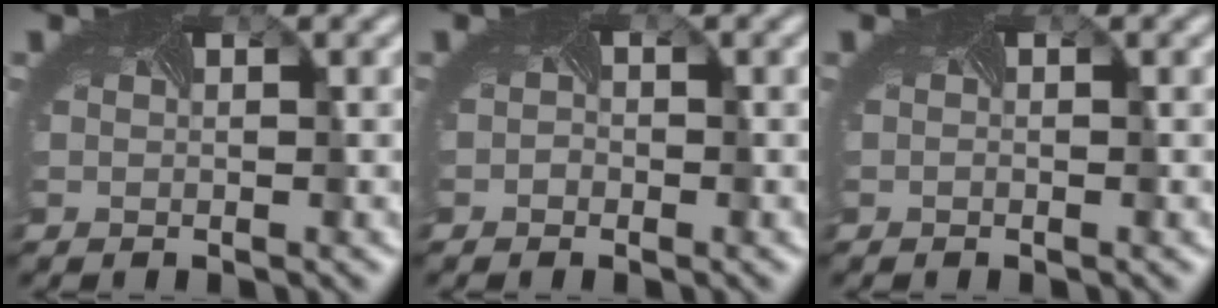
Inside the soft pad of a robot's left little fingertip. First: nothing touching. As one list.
[{"total": 0.8, "force": [-0.2, 0.7, 0.3], "torque": [0.004, -0.001, -0.008]}, {"total": 0.0}]